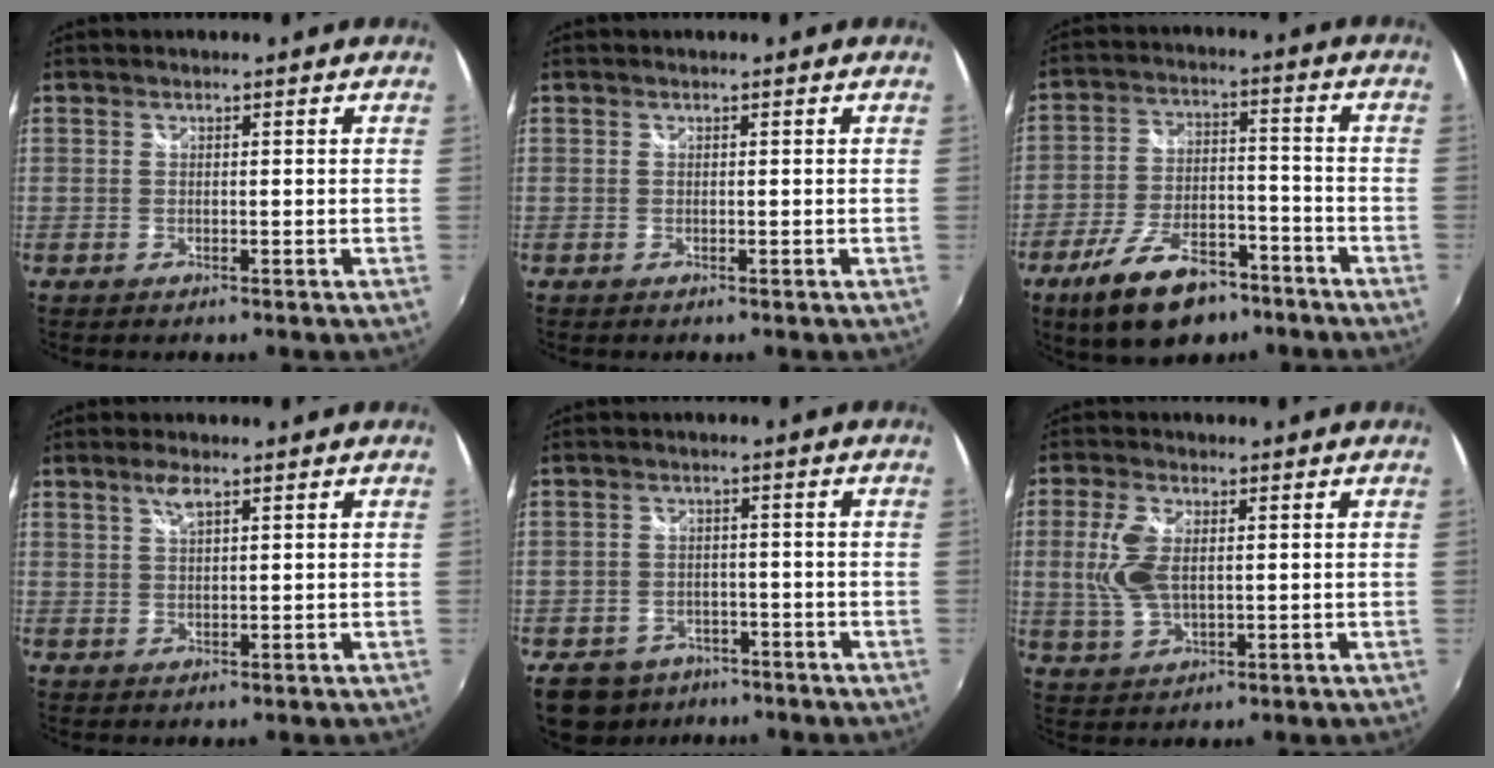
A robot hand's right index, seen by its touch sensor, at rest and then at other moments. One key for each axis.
{"total": 0.0}
{"total": 15.5, "fx": -10.3, "fy": 7.0, "fz": 9.2, "tx": -0.187, "ty": -0.005, "tz": -0.166}
{"total": 2.9, "fx": 1.7, "fy": 1.0, "fz": 2.2, "tx": -0.039, "ty": 0.004, "tz": 0.031}
{"total": 9.8, "fx": -6.4, "fy": 6.7, "fz": 3.3, "tx": -0.098, "ty": 0.013, "tz": -0.087}
{"total": 8.4, "fx": 1.0, "fy": 4.5, "fz": 7.0, "tx": -0.153, "ty": 0.002, "tz": 0.025}